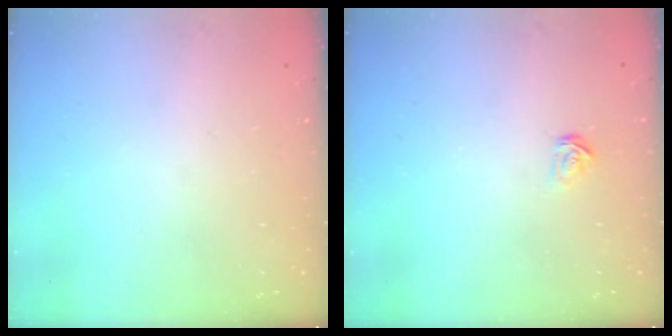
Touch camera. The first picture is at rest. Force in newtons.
{"total": 2.5, "press": 2.5, "slide": 0.2}